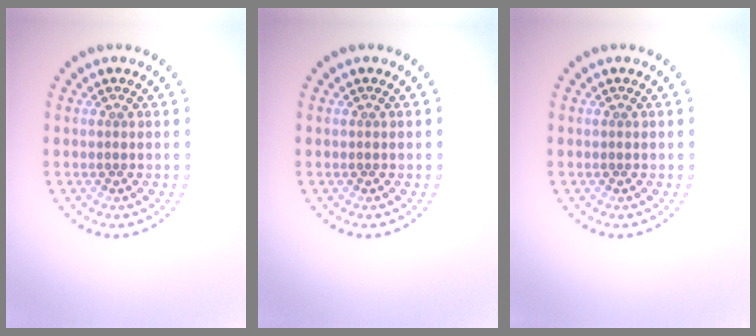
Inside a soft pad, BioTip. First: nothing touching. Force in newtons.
{"total": 0.0}
{"total": 0.0}